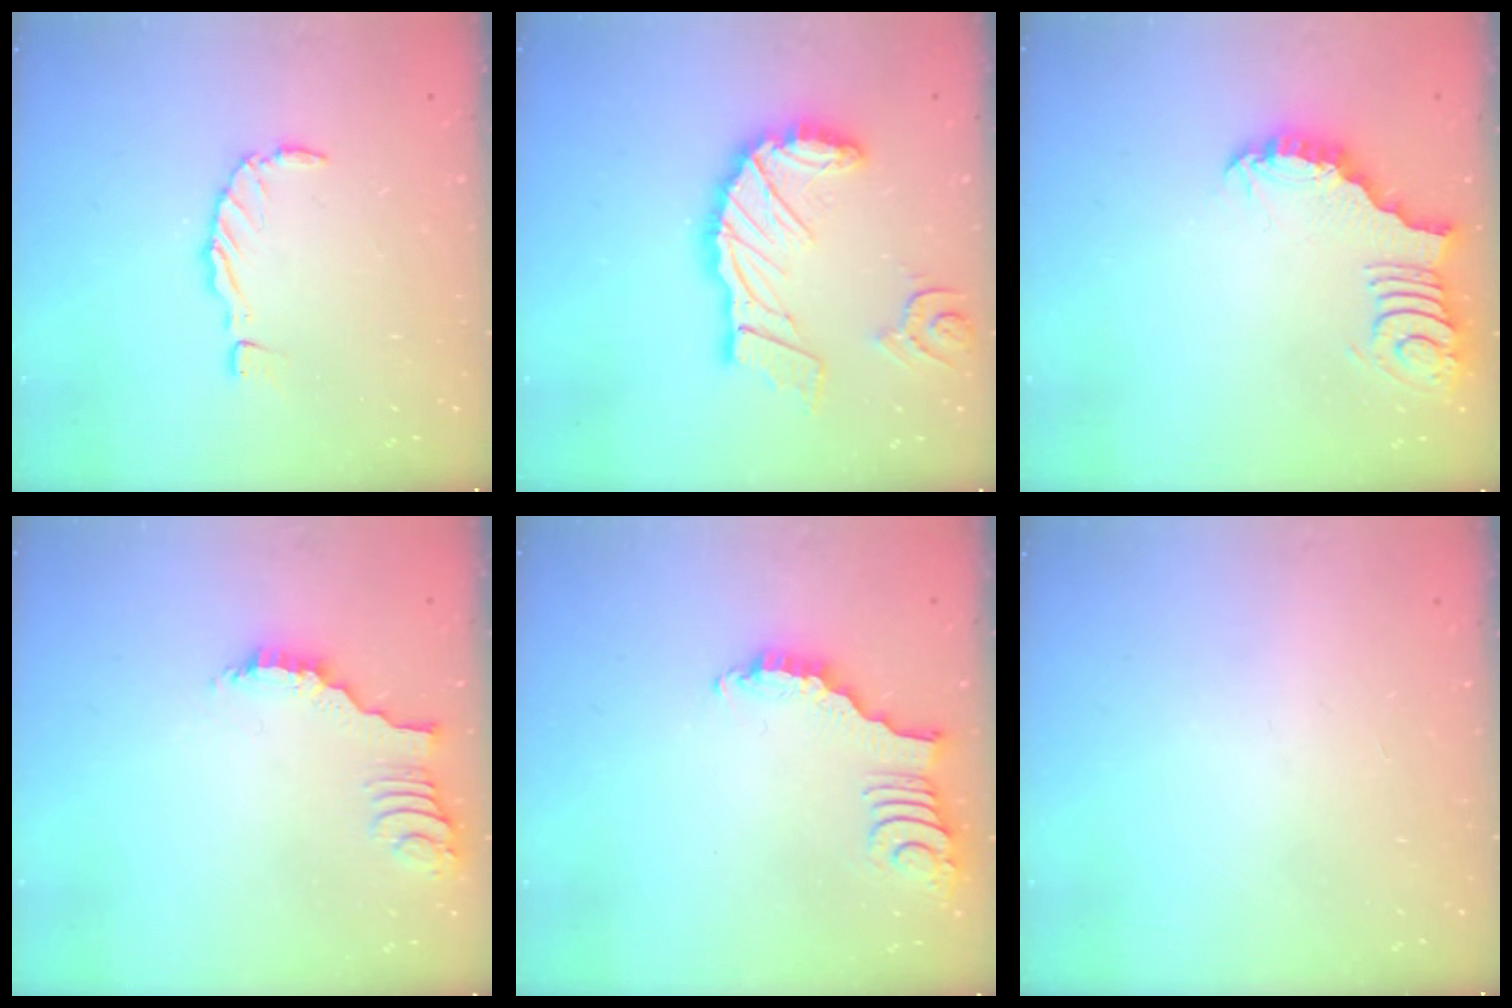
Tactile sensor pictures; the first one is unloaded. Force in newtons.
{"total": 19.4, "press": 19.2, "slide": 2.4}
{"total": 3.4, "press": 3.3, "slide": 0.7}
{"total": 2.2, "press": 2.2, "slide": 0.4}
{"total": 2.2, "press": 2.2, "slide": 0.4}
{"total": 1.4, "press": 1.4, "slide": 0.0}